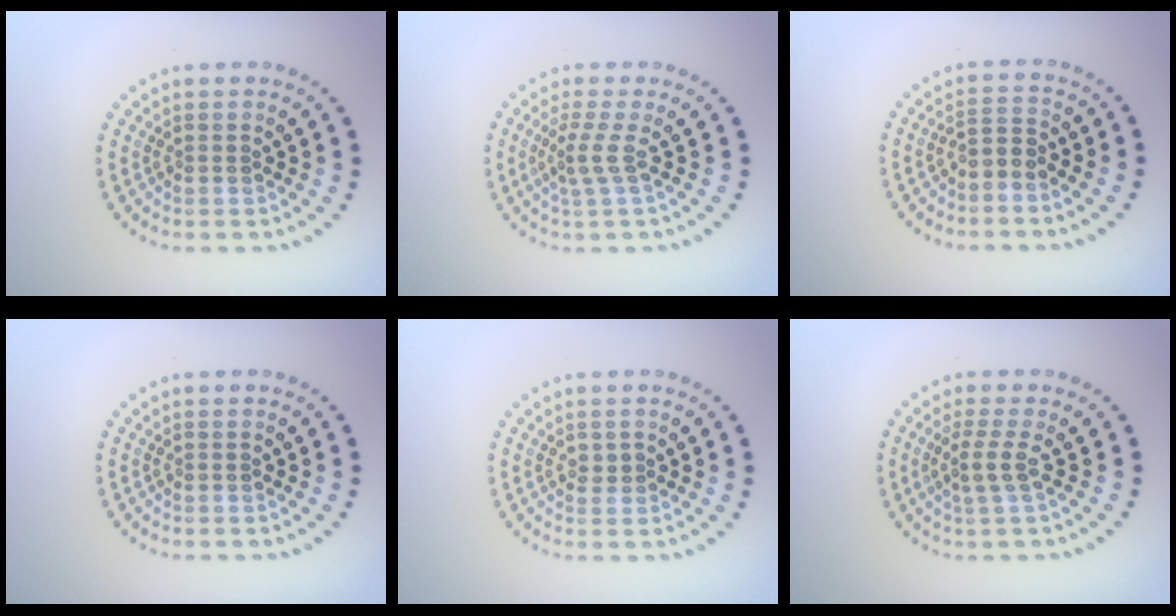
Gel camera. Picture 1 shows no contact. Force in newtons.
{"total": 2.0, "press": 1.4, "slide": 1.5}
{"total": 2.0, "press": 1.4, "slide": 1.3}
{"total": 0.0}
{"total": 1.0, "press": 1.0, "slide": 0.2}
{"total": 2.2, "press": 1.7, "slide": 1.4}